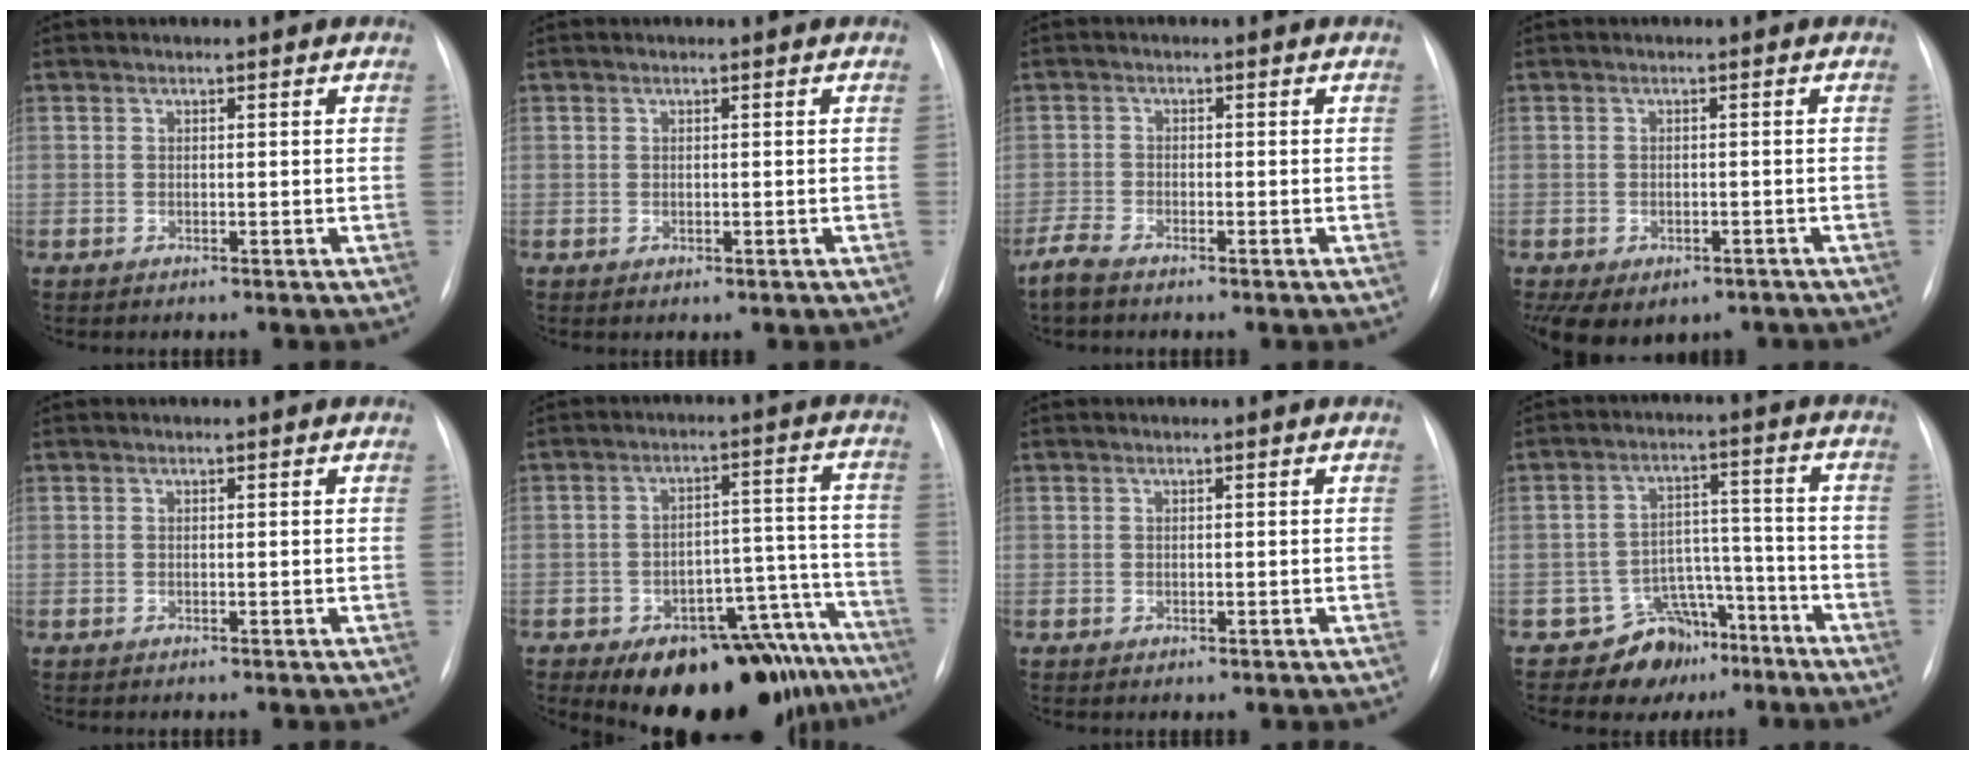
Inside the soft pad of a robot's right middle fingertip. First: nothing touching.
{"total": 0.5, "force": [-0.1, 0.4, 0.3], "torque": [-0.006, -0.001, 0.001]}
{"total": 3.0, "force": [-2.5, 0.7, 1.6], "torque": [-0.039, -0.007, -0.047]}
{"total": 10.1, "force": [-6.2, 6.6, 4.5], "torque": [-0.092, 0.004, -0.075]}
{"total": 0.0}
{"total": 19.3, "force": [-15.1, 7.9, 9.3], "torque": [-0.047, 0.046, -0.195]}
{"total": 0.0}
{"total": 7.9, "force": [-5.6, 5.5, 1.3], "torque": [-0.001, 0.048, -0.081]}